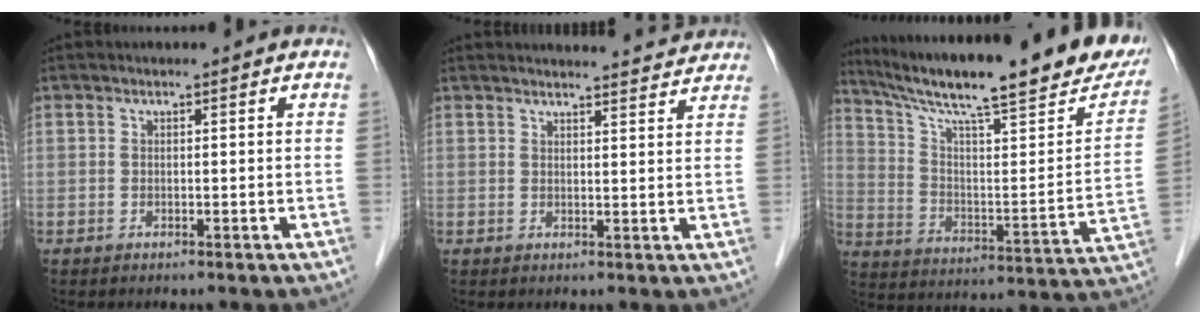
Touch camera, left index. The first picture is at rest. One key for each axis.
{"total": 9.7, "fx": 9.5, "fy": 0.7, "fz": 2.0, "tx": -0.017, "ty": 0.001, "tz": 0.100}
{"total": 28.3, "fx": 22.2, "fy": 3.3, "fz": 17.2, "tx": -0.275, "ty": -0.027, "tz": 0.313}